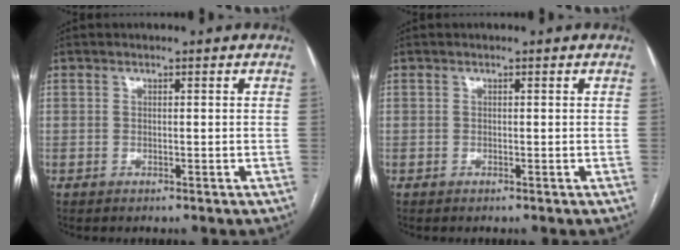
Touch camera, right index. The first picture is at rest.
{"total": 0.0}